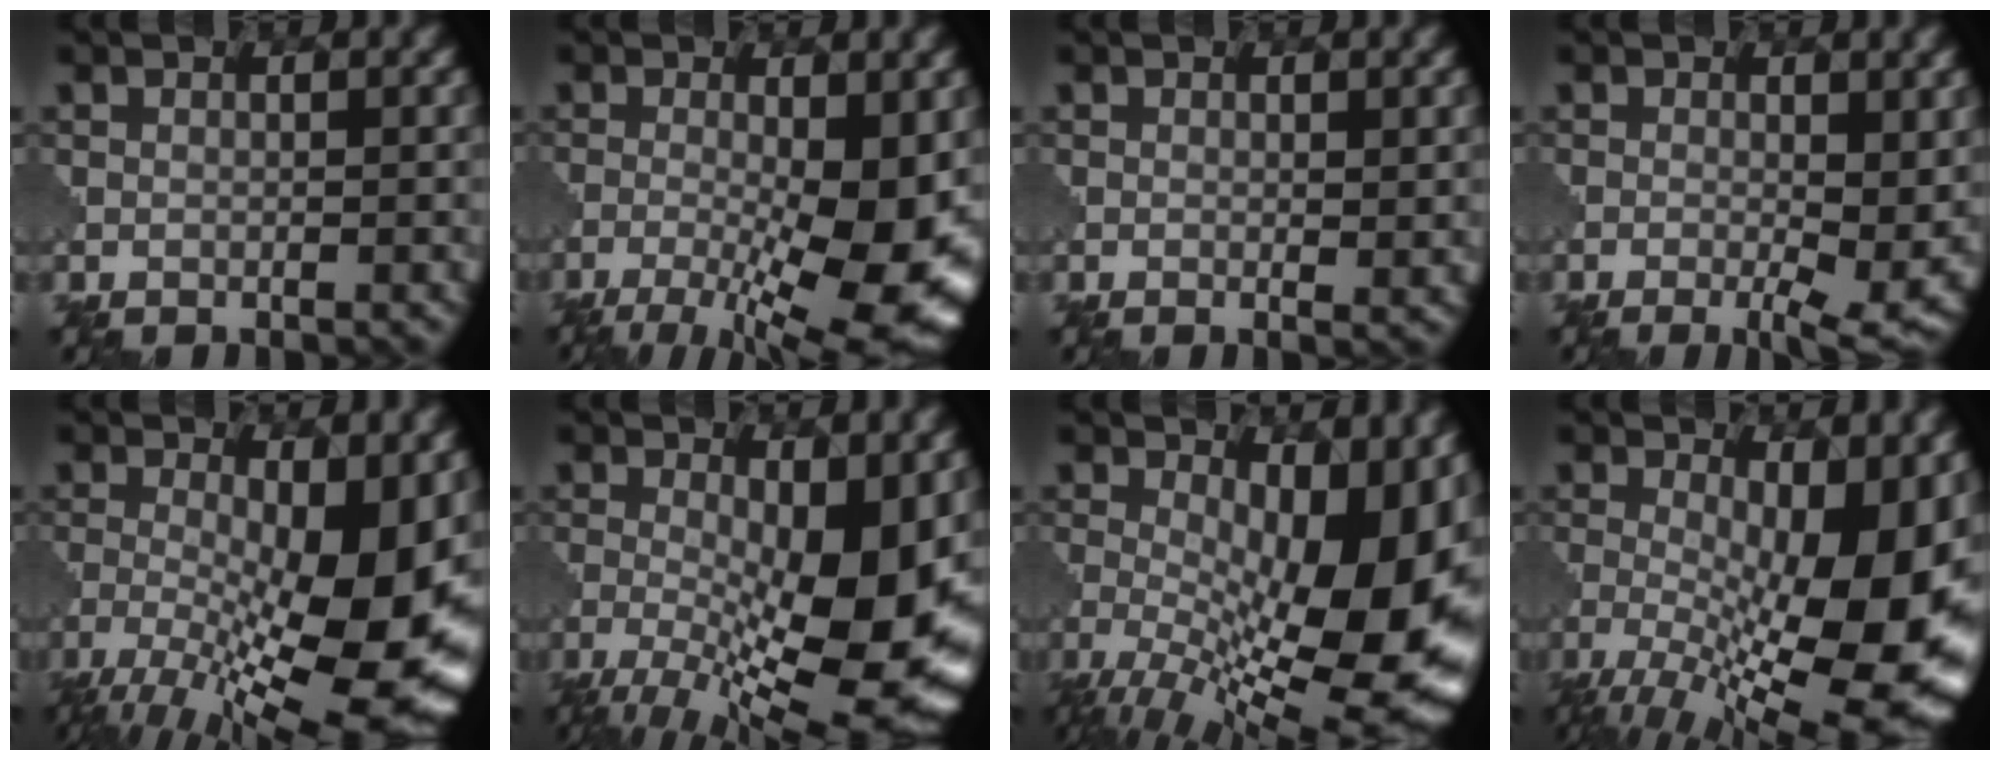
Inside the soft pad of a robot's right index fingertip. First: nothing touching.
{"total": 12.7, "force": [-3.7, 4.4, 11.3], "torque": [-0.184, -0.012, -0.054]}
{"total": 1.1, "force": [0.1, 0.2, 1.1], "torque": [-0.015, -0.004, 0.000]}
{"total": 5.7, "force": [-1.1, 1.6, 5.3], "torque": [-0.080, -0.013, -0.017]}
{"total": 15.8, "force": [-4.2, 6.0, 14.0], "torque": [-0.232, -0.018, -0.064]}
{"total": 14.7, "force": [-3.0, 5.6, 13.3], "torque": [-0.218, -0.012, -0.045]}
{"total": 16.5, "force": [-1.6, 7.5, 14.6], "torque": [-0.196, -0.019, -0.007]}
{"total": 16.8, "force": [-3.3, 6.8, 15.1], "torque": [-0.218, -0.020, -0.035]}